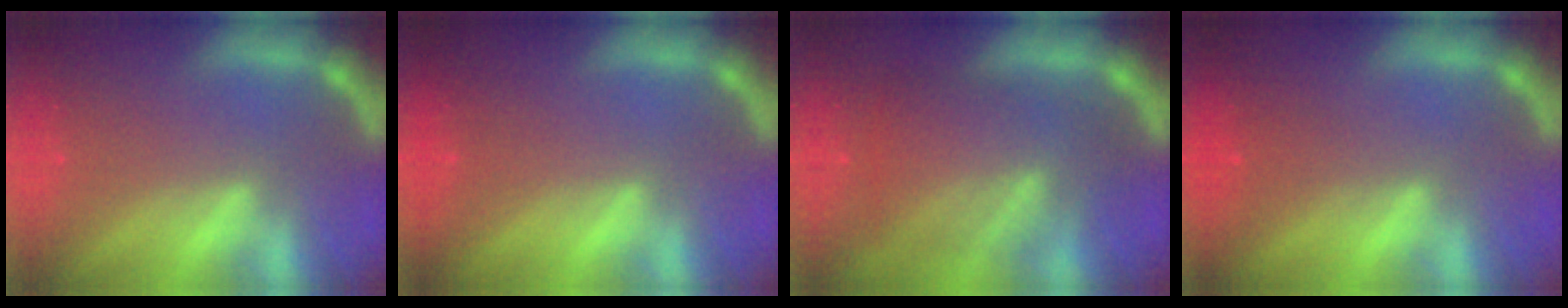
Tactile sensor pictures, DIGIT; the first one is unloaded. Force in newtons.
{"total": 0.0}
{"total": 8.7}
{"total": 1.5}